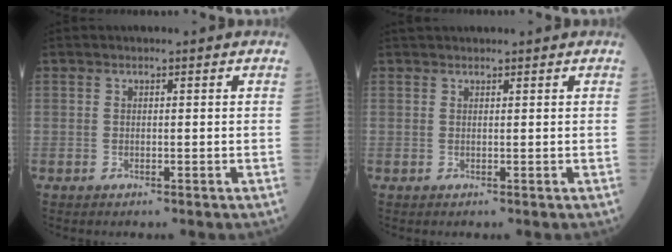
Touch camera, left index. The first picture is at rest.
{"total": 2.5, "force": [2.3, 0.3, 0.8], "torque": [-0.009, 0.032, 0.038]}